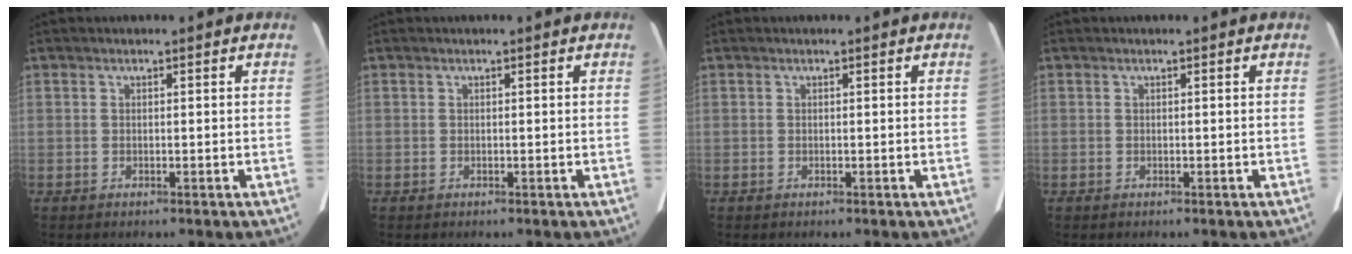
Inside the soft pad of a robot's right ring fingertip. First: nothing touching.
{"total": 0.0}
{"total": 0.0}
{"total": 0.0}